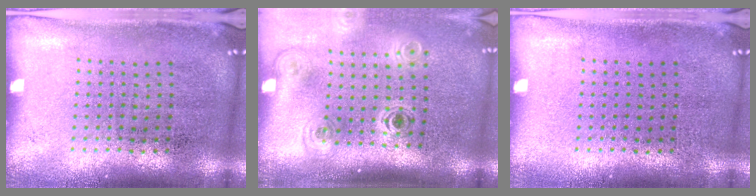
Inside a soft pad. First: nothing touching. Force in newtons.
{"total": 1.9, "press": 1.2, "slide": 1.4}
{"total": 0.0}